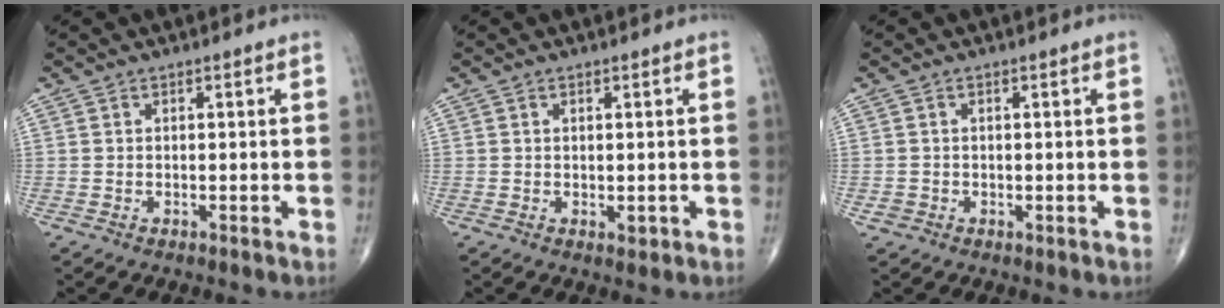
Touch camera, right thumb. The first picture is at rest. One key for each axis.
{"total": 1.5, "fx": -0.2, "fy": 0.8, "fz": 1.2, "tx": -0.009, "ty": -0.003, "tz": 0.000}
{"total": 1.2, "fx": -0.3, "fy": 1.2, "fz": 0.3, "tx": 0.002, "ty": 0.004, "tz": -0.002}